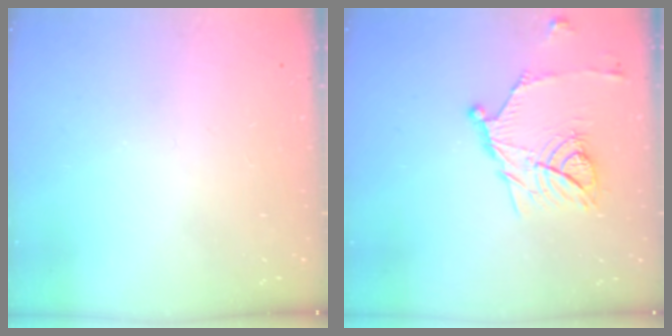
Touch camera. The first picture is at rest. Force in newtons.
{"total": 14.1, "press": 14.1, "slide": 0.2}